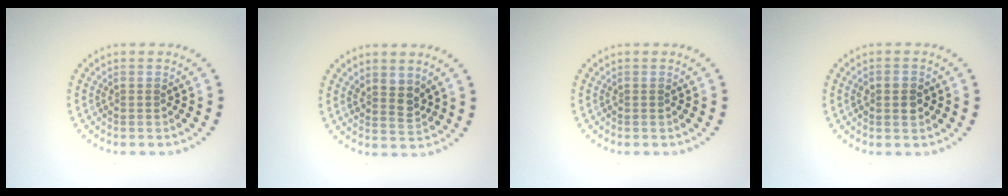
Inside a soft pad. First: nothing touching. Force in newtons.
{"total": 1.7, "press": 1.5, "slide": 0.9}
{"total": 0.0}
{"total": 1.4, "press": 1.4, "slide": 0.2}